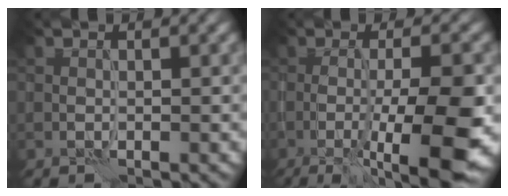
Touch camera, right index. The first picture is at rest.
{"total": 11.0, "force": [-3.1, 2.9, 10.2], "torque": [-0.142, -0.010, -0.039]}